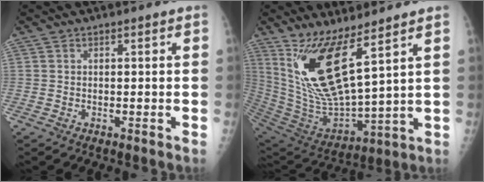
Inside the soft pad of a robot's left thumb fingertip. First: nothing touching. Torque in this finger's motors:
{"motor_torque": [0.98, 0.02, 2.11, -0.66, 0.26]}